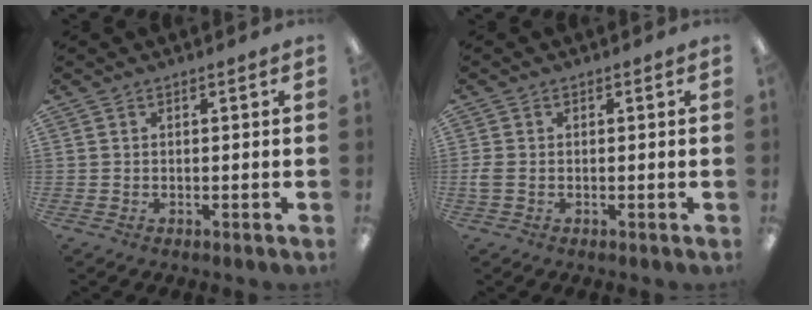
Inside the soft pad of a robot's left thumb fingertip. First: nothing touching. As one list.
[{"total": 2.1, "force": [-0.4, 1.2, 1.7], "torque": [-0.029, 0.004, -0.006]}]